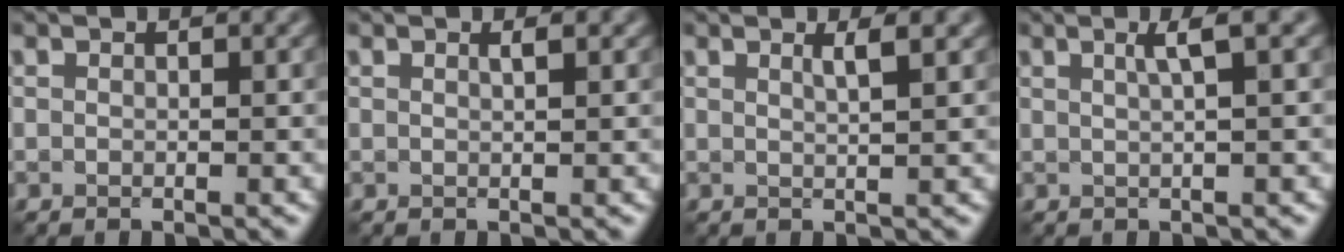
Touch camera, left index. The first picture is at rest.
{"total": 0.8, "force": [0.4, 0.2, 0.7], "torque": [-0.006, 0.003, 0.004]}
{"total": 1.9, "force": [0.9, 0.5, 1.6], "torque": [-0.015, 0.004, 0.008]}
{"total": 2.6, "force": [1.0, 0.5, 2.3], "torque": [-0.031, 0.010, 0.013]}